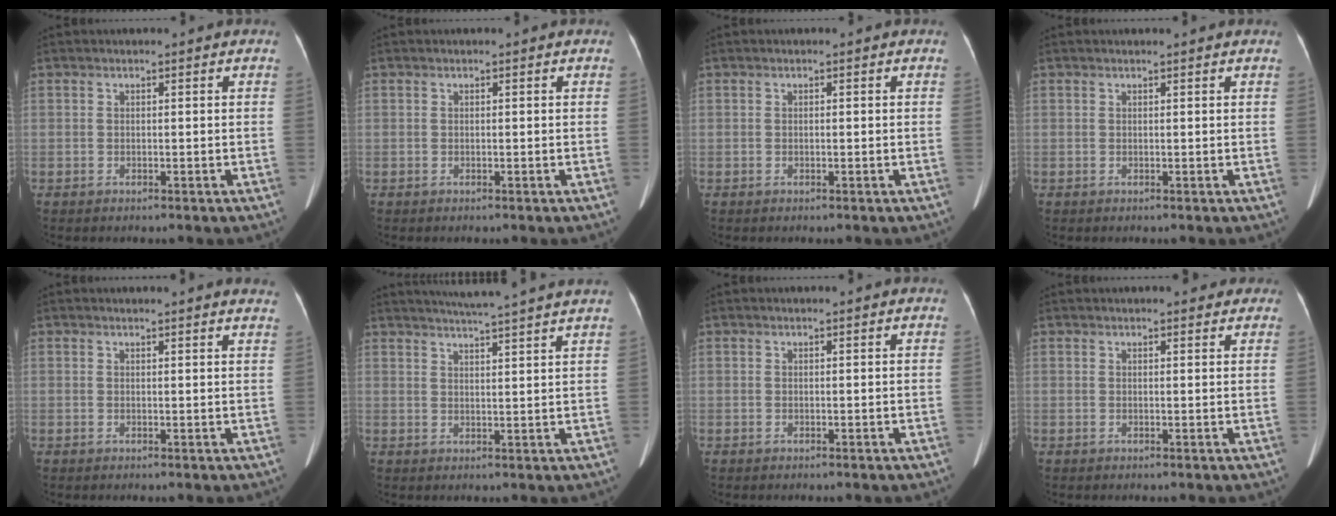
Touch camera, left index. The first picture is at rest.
{"total": 0.0}
{"total": 0.0}
{"total": 1.1, "force": [1.0, 0.0, 0.3], "torque": [-0.009, 0.009, 0.015]}
{"total": 7.8, "force": [7.6, 0.4, 2.0], "torque": [-0.016, -0.002, 0.062]}
{"total": 12.4, "force": [11.2, -1.3, 5.3], "torque": [-0.088, -0.001, 0.139]}
{"total": 0.8, "force": [0.8, 0.0, 0.3], "torque": [-0.006, 0.007, 0.013]}
{"total": 5.8, "force": [5.0, 1.7, 2.3], "torque": [-0.019, 0.018, 0.055]}